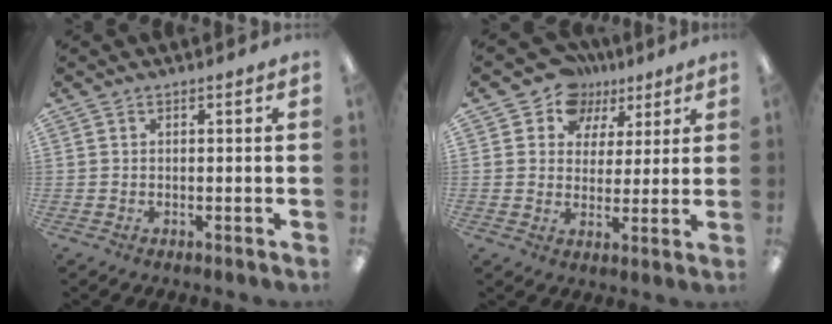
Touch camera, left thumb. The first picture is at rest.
{"total": 9.3, "force": [5.9, 7.1, 1.3], "torque": [-0.030, -0.041, 0.109]}